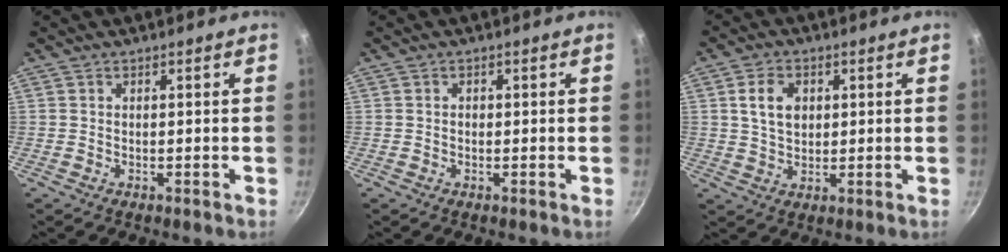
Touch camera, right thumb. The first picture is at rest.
{"total": 0.7, "force": [-0.1, 0.6, 0.3], "torque": [-0.003, 0.004, -0.001]}
{"total": 6.2, "force": [1.5, 4.6, 3.9], "torque": [-0.056, 0.000, 0.027]}